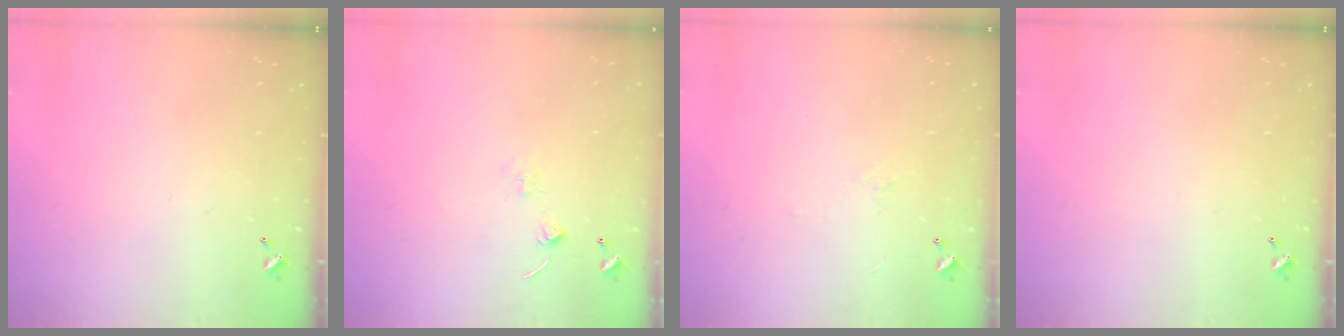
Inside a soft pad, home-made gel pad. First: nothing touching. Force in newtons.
{"total": 0.0}
{"total": 0.5, "press": 0.0, "slide": 0.5}
{"total": 0.0}